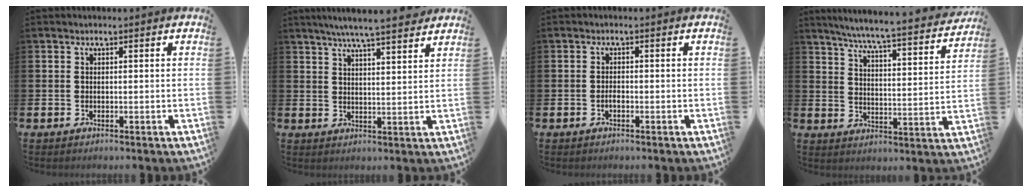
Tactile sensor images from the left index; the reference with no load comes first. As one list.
[{"total": 6.3, "force": [5.9, -0.1, 2.1], "torque": [-0.053, -0.027, 0.104]}, {"total": 1.0, "force": [-0.5, 0.5, 0.8], "torque": [-0.013, -0.003, -0.010]}, {"total": 6.6, "force": [6.1, -0.1, 2.6], "torque": [-0.067, -0.052, 0.100]}]